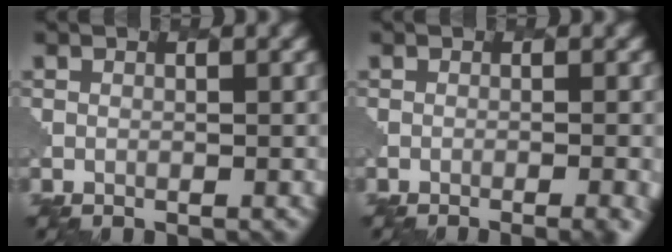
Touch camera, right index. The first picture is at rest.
{"total": 3.5, "force": [-1.5, 1.2, 2.9], "torque": [-0.016, 0.011, -0.013]}